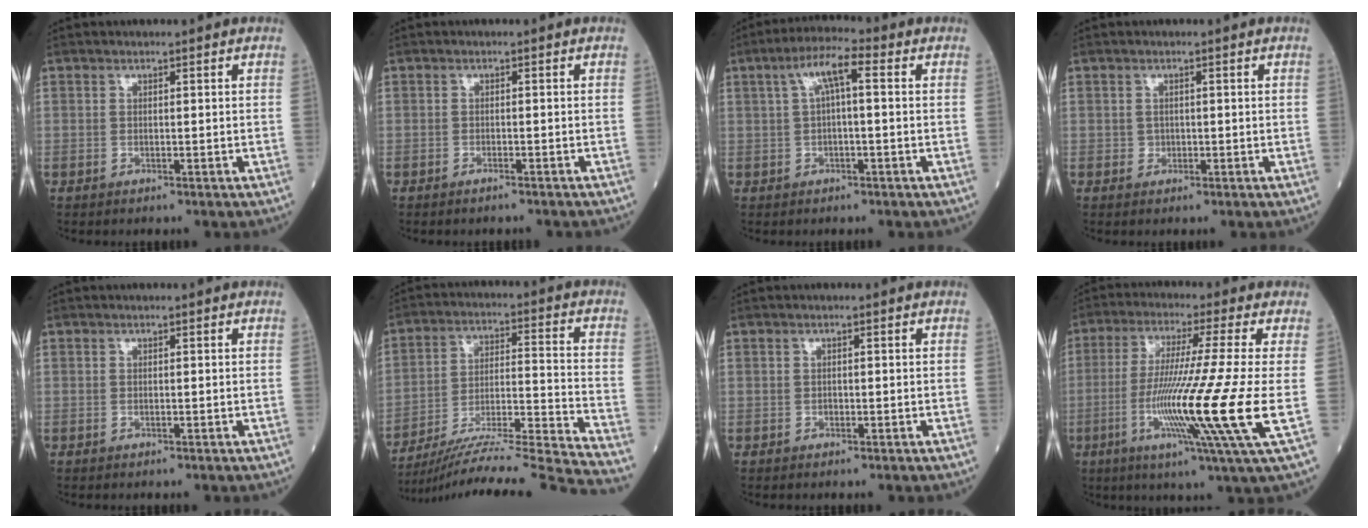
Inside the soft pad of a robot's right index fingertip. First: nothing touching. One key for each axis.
{"total": 2.2, "fx": -2.0, "fy": 0.2, "fz": 0.8, "tx": -0.016, "ty": -0.002, "tz": -0.023}
{"total": 6.0, "fx": 1.4, "fy": 1.0, "fz": 5.7, "tx": -0.109, "ty": 0.029, "tz": 0.023}
{"total": 0.8, "fx": -0.1, "fy": 0.8, "fz": 0.1, "tx": 0.002, "ty": 0.003, "tz": -0.002}
{"total": 0.0}
{"total": 23.7, "fx": -21.8, "fy": -3.4, "fz": 8.6, "tx": -0.109, "ty": -0.018, "tz": -0.332}
{"total": 0.0}
{"total": 16.0, "fx": -3.4, "fy": -2.6, "fz": 15.4, "tx": -0.291, "ty": -0.043, "tz": -0.068}